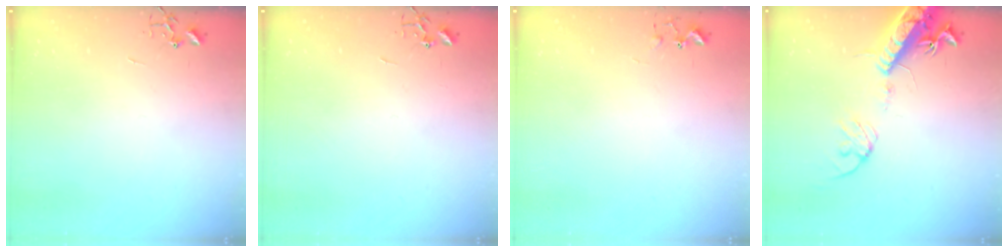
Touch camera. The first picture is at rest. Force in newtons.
{"total": 0.0}
{"total": 5.8, "press": 5.7, "slide": 0.7}
{"total": 16.1, "press": 15.7, "slide": 3.6}